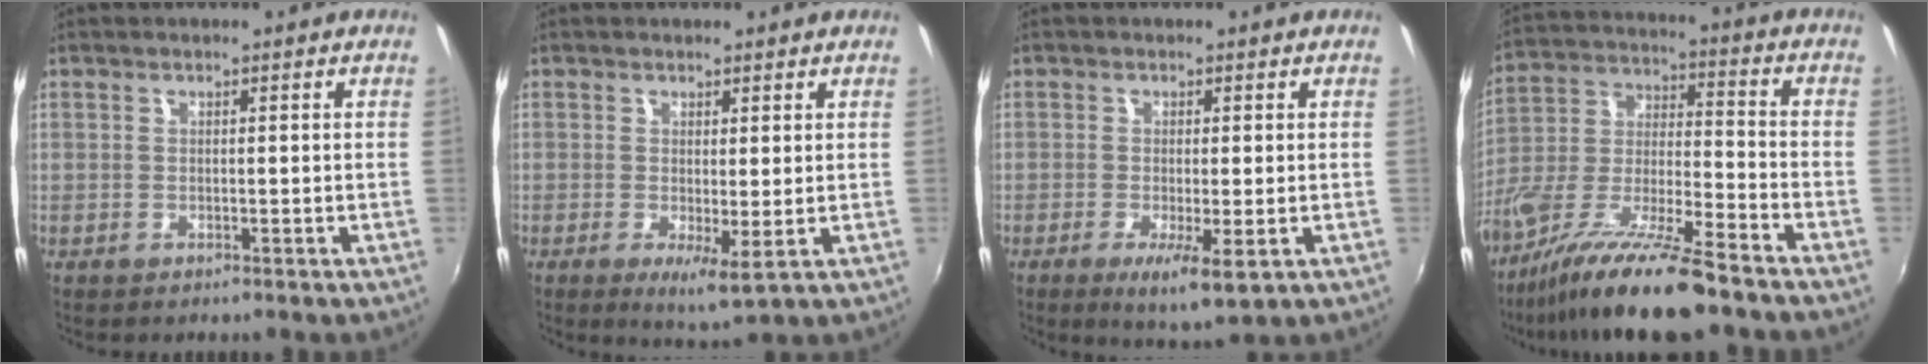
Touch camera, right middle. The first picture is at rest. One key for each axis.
{"total": 4.1, "fx": -0.2, "fy": 0.8, "fz": 4.0, "tx": -0.066, "ty": -0.012, "tz": 0.002}
{"total": 5.9, "fx": -2.2, "fy": 1.0, "fz": 5.4, "tx": -0.103, "ty": -0.019, "tz": -0.032}
{"total": 18.0, "fx": -13.5, "fy": 2.2, "fz": 11.7, "tx": -0.230, "ty": -0.022, "tz": -0.249}